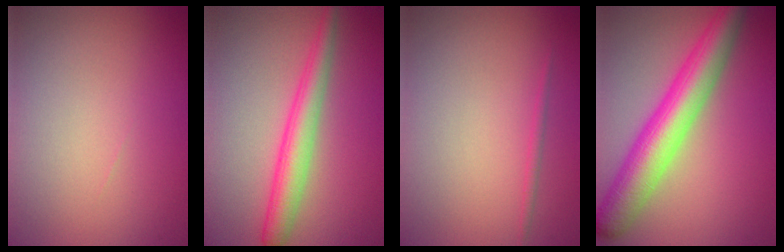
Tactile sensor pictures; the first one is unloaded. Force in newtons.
{"total": 3.7, "press": 3.7, "slide": 0.1}
{"total": 0.6, "press": 0.6, "slide": 0.1}
{"total": 7.6, "press": 7.6, "slide": 0.3}